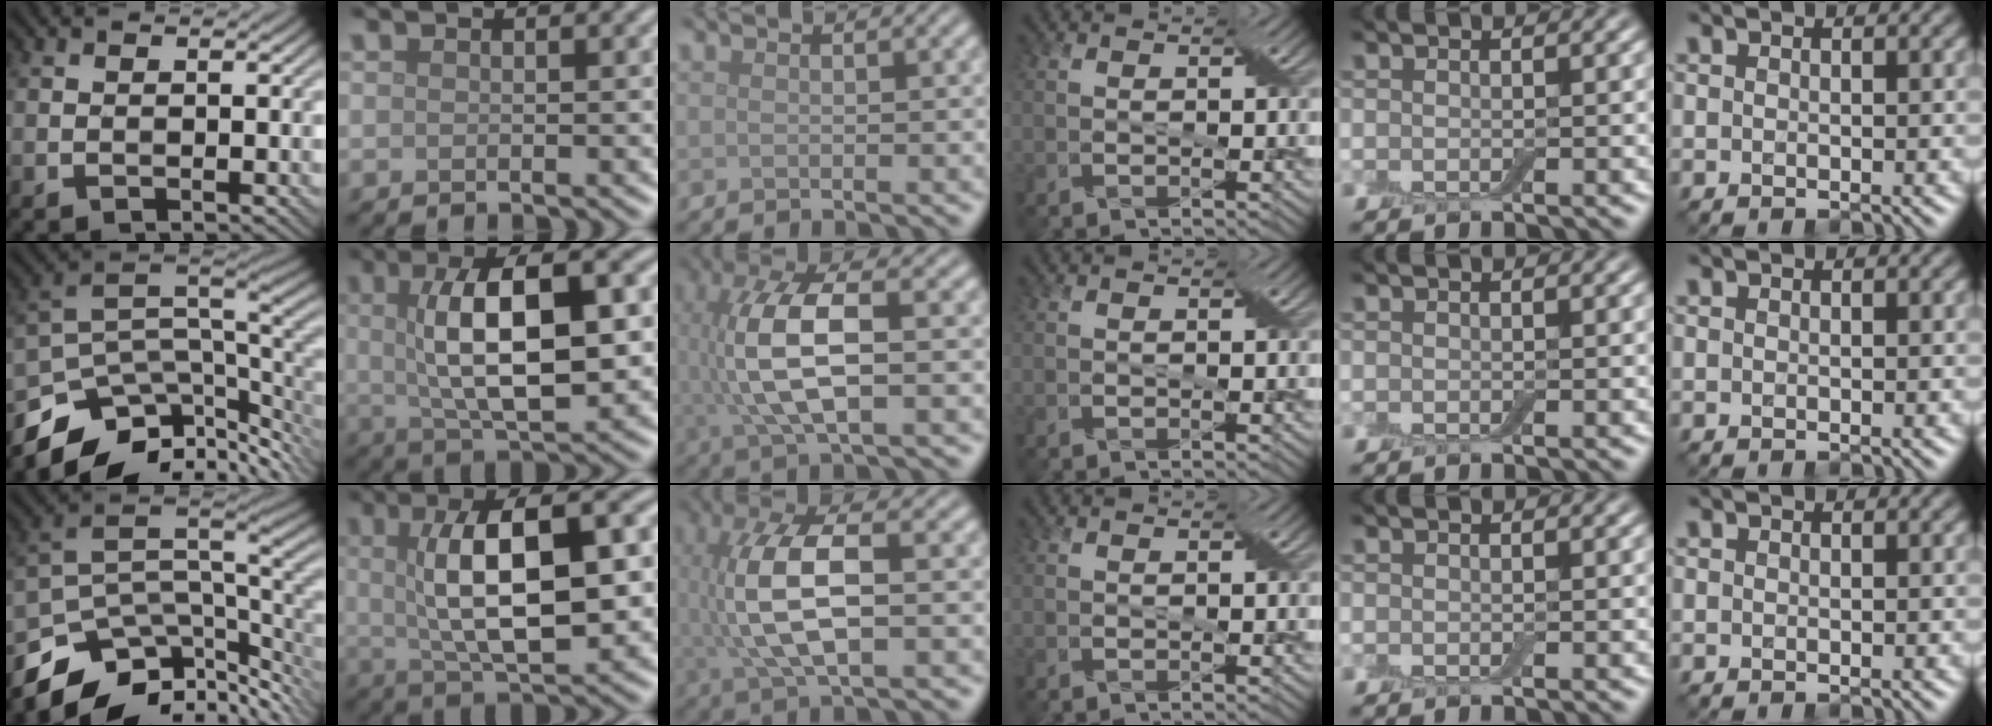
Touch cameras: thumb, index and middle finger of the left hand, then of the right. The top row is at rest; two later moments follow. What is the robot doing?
{"motion": "wrap", "object": "bandage"}